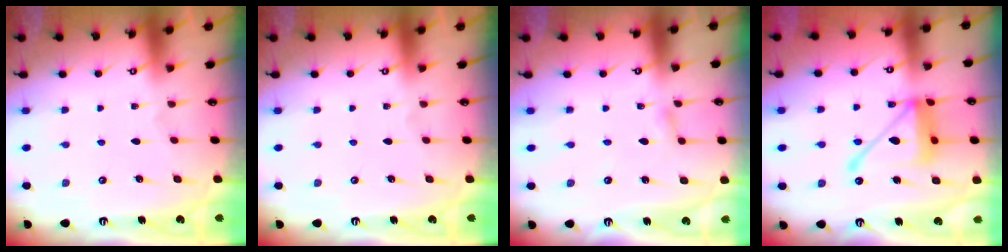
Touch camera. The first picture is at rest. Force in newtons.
{"total": 0.0}
{"total": 2.3, "press": 2.2, "slide": 0.2}
{"total": 15.3, "press": 15.2, "slide": 1.4}